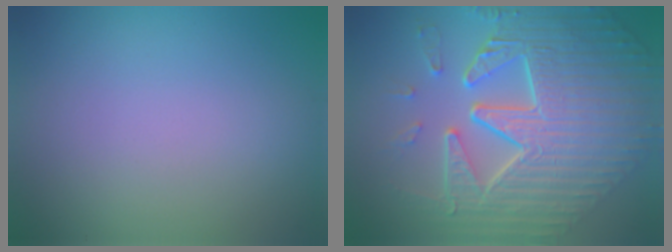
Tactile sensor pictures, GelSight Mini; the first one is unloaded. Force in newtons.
{"total": 10.8, "press": 7.4, "slide": 7.9}